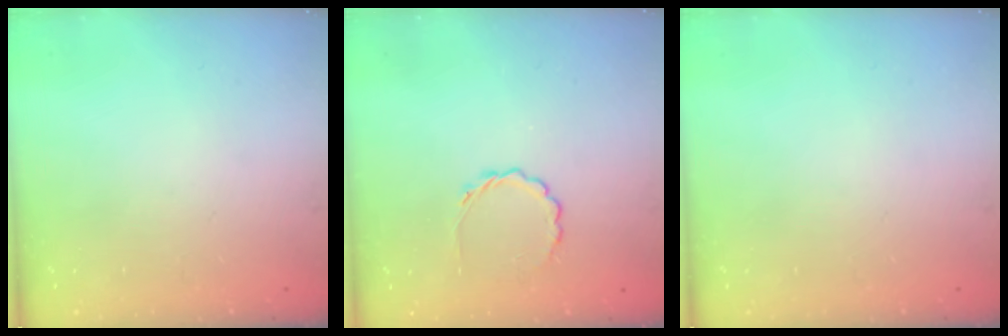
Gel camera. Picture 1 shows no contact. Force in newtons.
{"total": 2.5, "press": 2.2, "slide": 1.1}
{"total": 0.0}